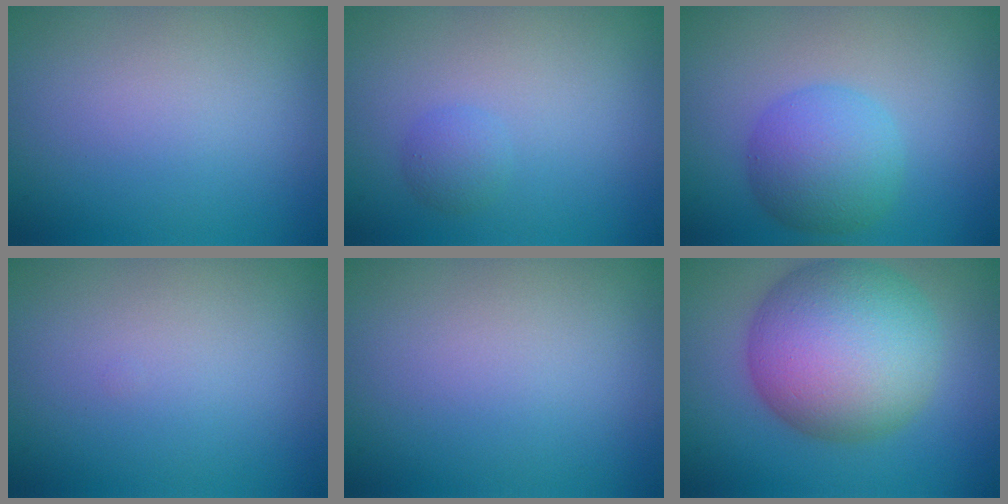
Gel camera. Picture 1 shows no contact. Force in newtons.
{"total": 1.3, "press": 1.3, "slide": 0.1}
{"total": 4.8, "press": 4.8, "slide": 0.0}
{"total": 0.0}
{"total": 0.0}
{"total": 11.5, "press": 11.5, "slide": 0.3}